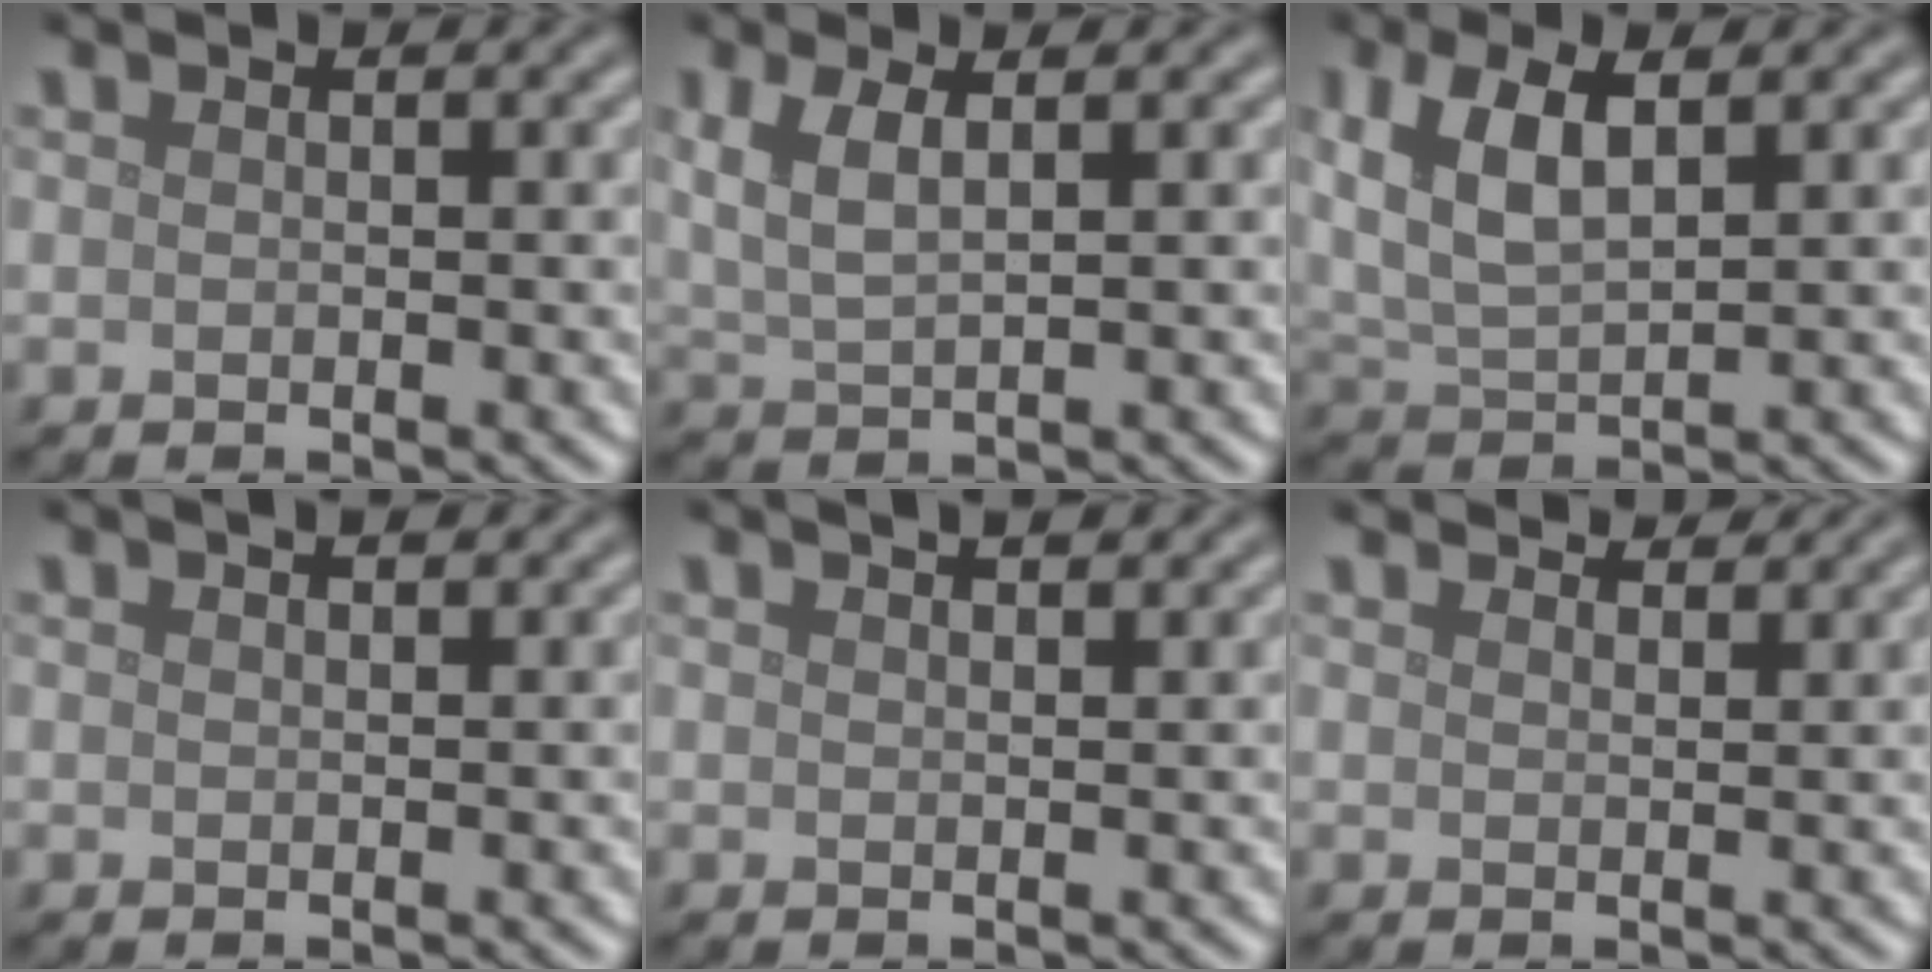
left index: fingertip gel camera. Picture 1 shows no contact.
{"total": 3.3, "force": [1.3, 1.2, 2.8], "torque": [-0.063, 0.000, 0.026]}
{"total": 6.1, "force": [2.3, 2.8, 4.8], "torque": [-0.106, 0.010, 0.043]}
{"total": 2.1, "force": [1.6, 0.8, 1.2], "torque": [-0.005, 0.003, 0.001]}
{"total": 3.1, "force": [2.3, 1.1, 1.7], "torque": [-0.002, 0.015, 0.006]}
{"total": 3.8, "force": [3.7, 0.5, 1.0], "torque": [-0.017, 0.001, 0.045]}